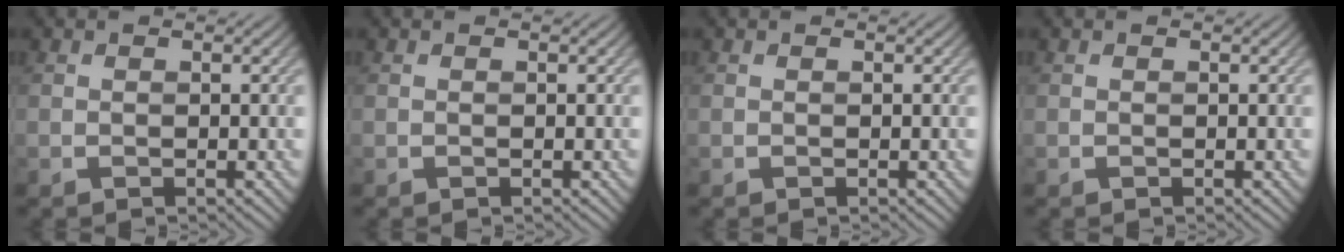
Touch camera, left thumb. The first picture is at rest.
{"total": 0.0}
{"total": 0.0}
{"total": 0.0}